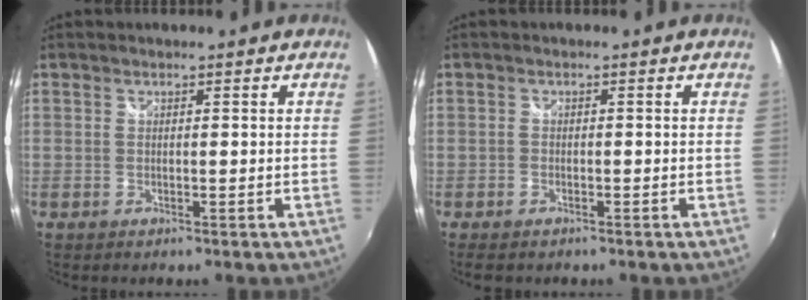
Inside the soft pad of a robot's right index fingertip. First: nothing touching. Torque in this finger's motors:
{"motor_torque": [0.08, -0.04, -0.22, -0.05]}